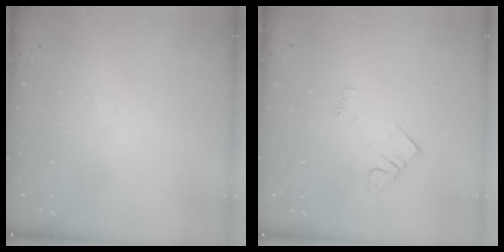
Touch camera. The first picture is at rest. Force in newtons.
{"total": 4.5, "press": 4.5, "slide": 0.5}